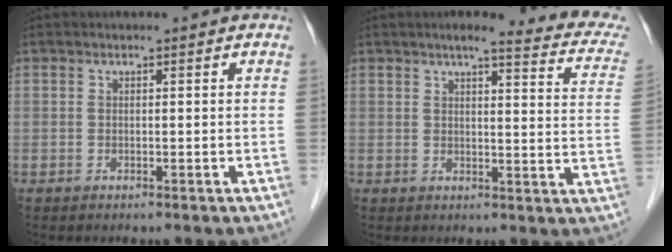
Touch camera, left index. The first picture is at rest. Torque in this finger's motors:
{"motor_torque": [0.84, -1.01, 0.14, 0.02]}